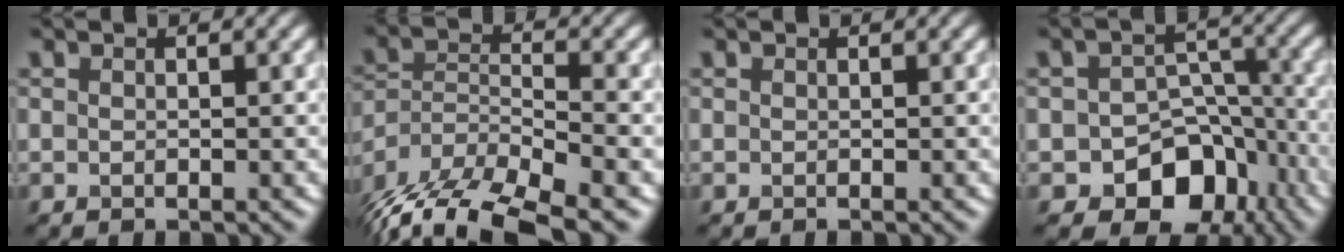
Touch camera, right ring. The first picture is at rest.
{"total": 11.6, "force": [-9.6, 3.7, 5.4], "torque": [-0.095, -0.008, -0.160]}
{"total": 0.0}
{"total": 7.7, "force": [-3.9, 5.6, 3.5], "torque": [-0.030, 0.005, -0.063]}